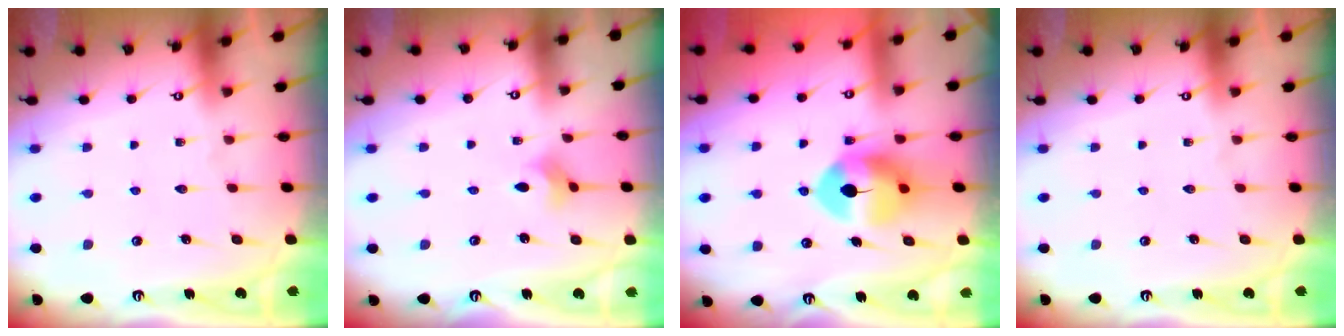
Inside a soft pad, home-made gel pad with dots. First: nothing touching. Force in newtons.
{"total": 2.8, "press": 2.8, "slide": 0.7}
{"total": 8.7, "press": 8.5, "slide": 1.5}
{"total": 0.0}